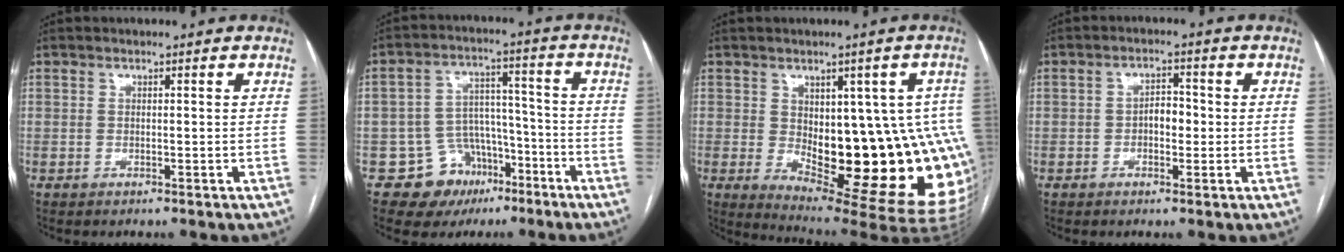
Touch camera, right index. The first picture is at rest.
{"total": 9.3, "force": [-5.3, 7.4, 1.9], "torque": [-0.016, 0.043, -0.073]}
{"total": 21.5, "force": [-2.4, 7.1, 20.2], "torque": [-0.180, 0.013, -0.007]}
{"total": 3.1, "force": [-0.4, 1.7, 2.6], "torque": [-0.036, 0.009, -0.008]}